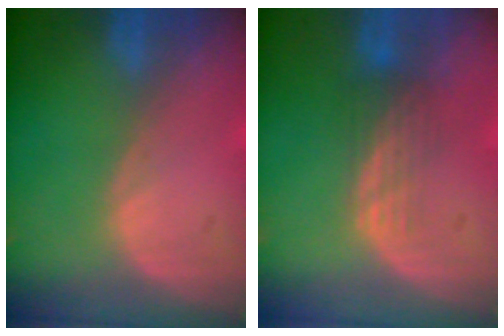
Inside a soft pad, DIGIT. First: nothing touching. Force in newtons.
{"total": 3.5, "press": 3.1, "slide": 1.7}